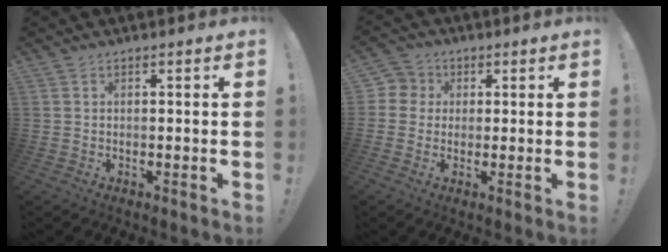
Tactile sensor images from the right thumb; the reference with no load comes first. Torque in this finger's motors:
{"motor_torque": [0.10, 0.26, -0.31, 0.04, 0.00]}